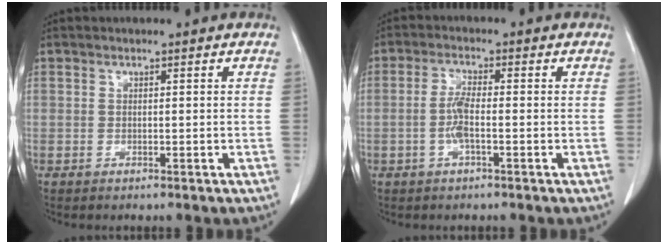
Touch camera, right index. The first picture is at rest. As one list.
[{"total": 3.7, "force": [-0.9, 0.7, 3.5], "torque": [-0.077, 0.002, -0.020]}]